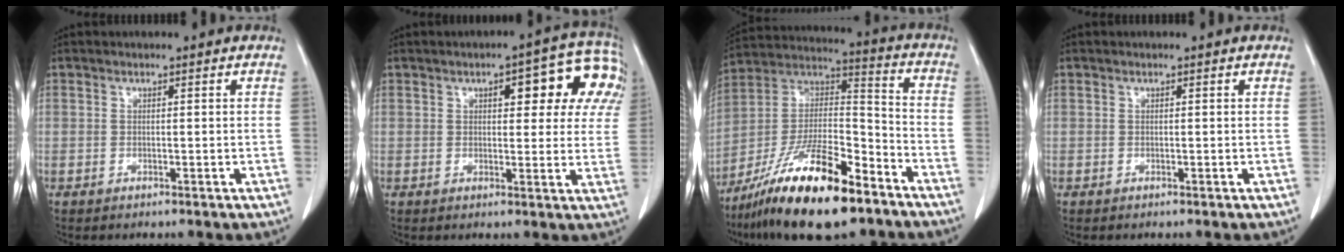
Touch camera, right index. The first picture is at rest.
{"total": 11.9, "force": [4.9, 4.6, 9.8], "torque": [-0.099, 0.025, 0.050]}
{"total": 21.2, "force": [-14.0, 4.7, 15.2], "torque": [-0.283, -0.009, -0.248]}
{"total": 0.0}